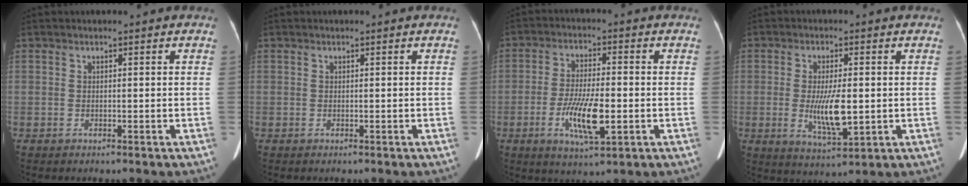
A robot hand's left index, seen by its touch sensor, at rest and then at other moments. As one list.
[{"total": 0.0}, {"total": 8.7, "force": [-2.6, 1.8, 8.1], "torque": [-0.157, -0.011, -0.042]}, {"total": 7.3, "force": [-0.7, 1.8, 7.0], "torque": [-0.134, -0.017, -0.005]}]